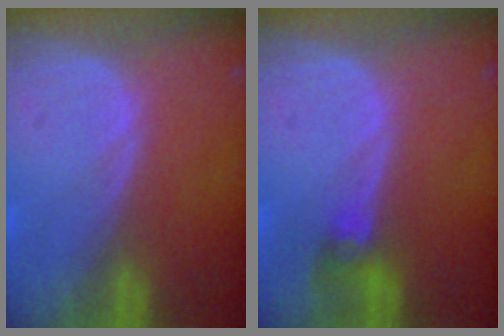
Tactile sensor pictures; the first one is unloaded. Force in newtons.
{"total": 2.9, "press": 2.6, "slide": 1.2}